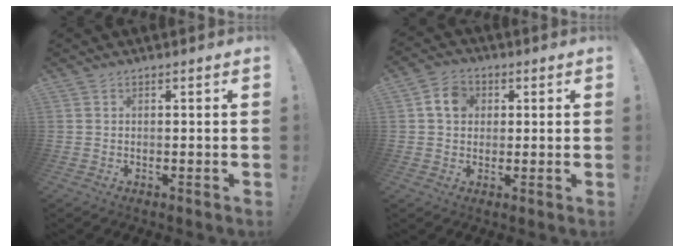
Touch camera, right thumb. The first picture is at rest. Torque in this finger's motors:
{"motor_torque": [0.05, 0.19, 0.63, -0.16, -0.01]}